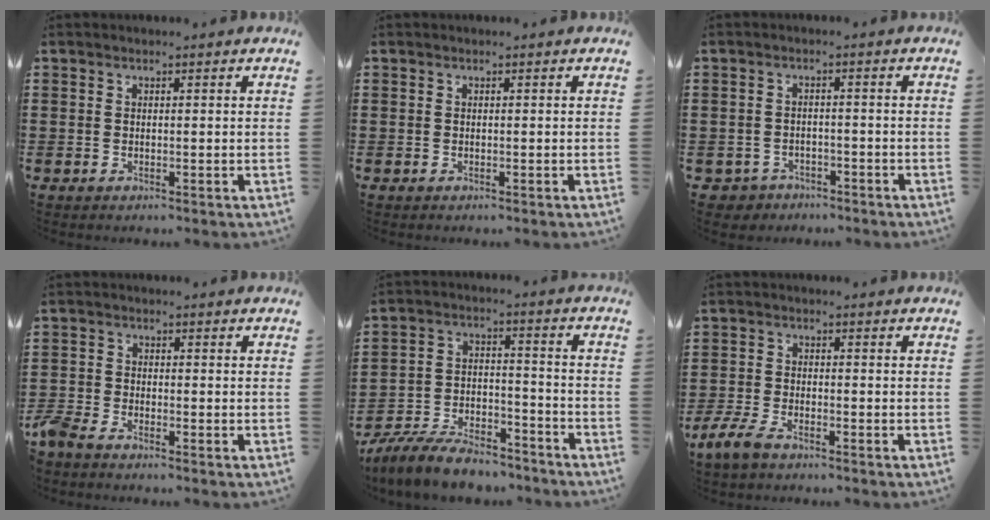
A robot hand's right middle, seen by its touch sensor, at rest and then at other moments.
{"total": 0.0}
{"total": 2.5, "force": [-2.3, 1.0, -0.1], "torque": [-0.008, 0.000, -0.052]}
{"total": 2.9, "force": [-2.7, 0.6, 0.8], "torque": [-0.044, -0.008, -0.064]}
{"total": 8.6, "force": [-7.9, 1.9, 2.8], "torque": [-0.057, 0.018, -0.153]}
{"total": 4.1, "force": [-3.0, 1.3, 2.5], "torque": [-0.077, -0.008, -0.068]}